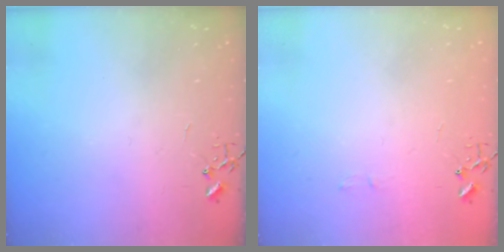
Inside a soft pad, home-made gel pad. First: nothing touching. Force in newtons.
{"total": 3.9, "press": 3.9, "slide": 0.5}